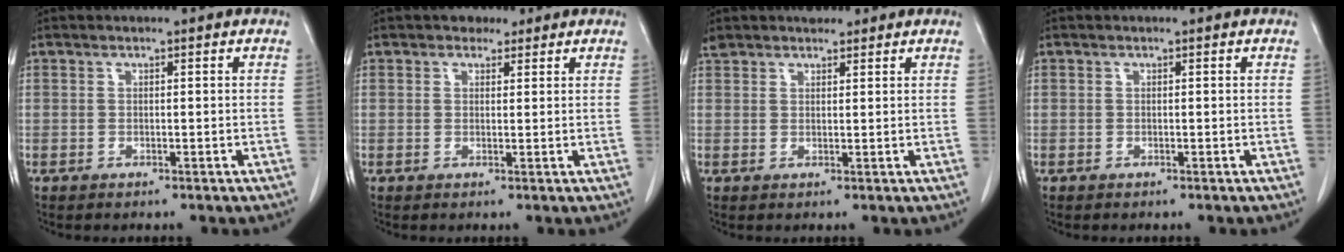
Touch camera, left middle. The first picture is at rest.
{"total": 2.2, "force": [1.6, 1.5, 0.6], "torque": [-0.011, 0.009, 0.023]}
{"total": 3.2, "force": [2.8, 1.5, 0.5], "torque": [-0.011, 0.014, 0.048]}
{"total": 0.0}